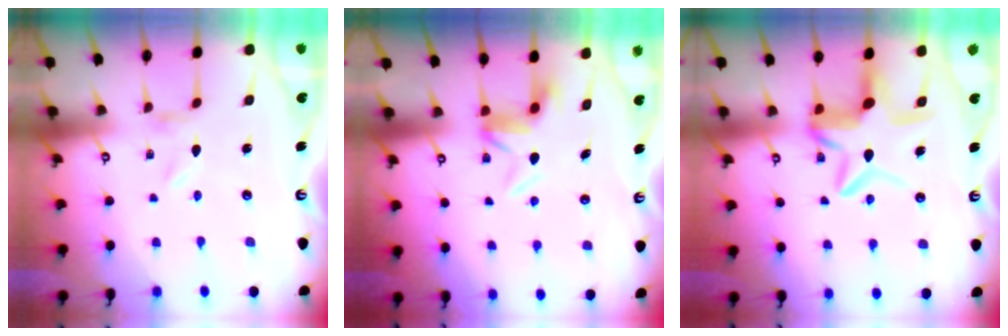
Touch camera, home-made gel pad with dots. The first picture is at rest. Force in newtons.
{"total": 5.3, "press": 5.2, "slide": 0.5}
{"total": 11.5, "press": 11.4, "slide": 1.4}